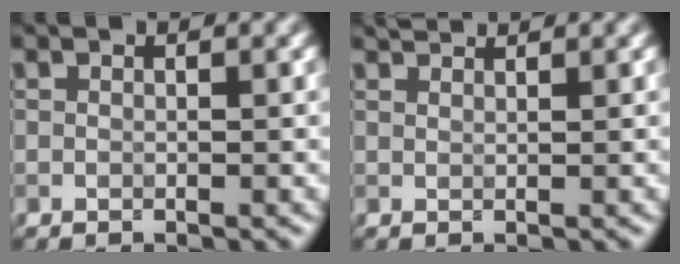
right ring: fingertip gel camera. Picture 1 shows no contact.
{"total": 1.4, "force": [1.3, 0.1, 0.4], "torque": [-0.008, 0.002, 0.017]}